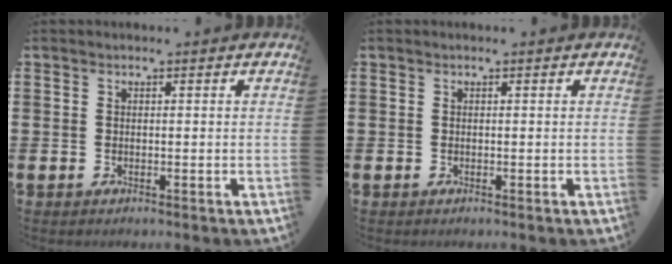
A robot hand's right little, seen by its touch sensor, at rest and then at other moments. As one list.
[{"total": 0.0}]